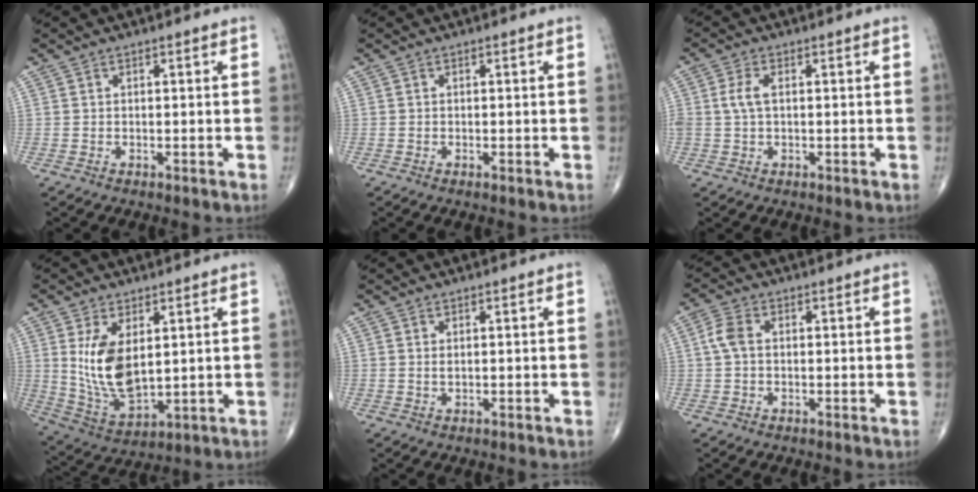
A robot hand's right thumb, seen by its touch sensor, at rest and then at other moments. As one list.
[{"total": 0.0}, {"total": 3.4, "force": [0.4, 1.8, 2.8], "torque": [-0.070, 0.007, 0.006]}, {"total": 12.0, "force": [2.6, 6.3, 9.8], "torque": [-0.175, -0.022, 0.067]}, {"total": 0.7, "force": [0.2, 0.3, 0.6], "torque": [-0.012, 0.000, 0.006]}, {"total": 3.7, "force": [0.3, 2.4, 2.8], "torque": [-0.064, 0.011, 0.000]}]